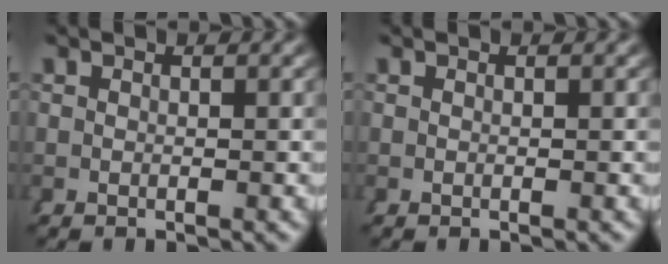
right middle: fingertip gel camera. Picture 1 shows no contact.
{"total": 0.0}